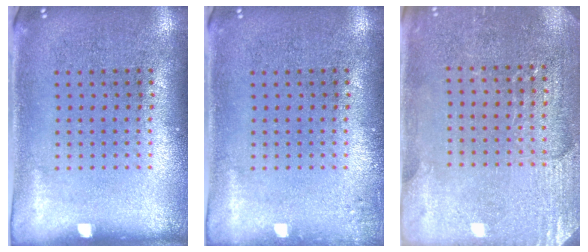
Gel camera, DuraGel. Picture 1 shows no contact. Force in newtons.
{"total": 0.8, "press": 0.8, "slide": 0.2}
{"total": 2.9, "press": 2.8, "slide": 0.6}